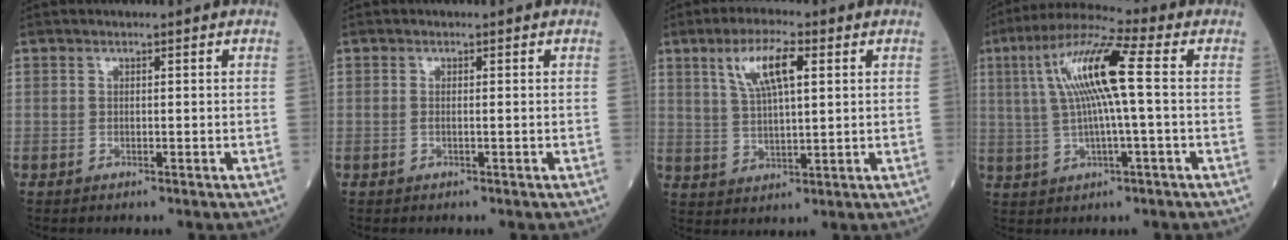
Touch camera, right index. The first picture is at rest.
{"total": 0.6, "force": [0.0, 0.0, 0.6], "torque": [-0.016, -0.001, -0.001]}
{"total": 8.2, "force": [3.4, 1.9, 7.2], "torque": [-0.141, 0.010, 0.067]}
{"total": 12.1, "force": [1.9, 0.6, 12.0], "torque": [-0.236, 0.026, 0.032]}